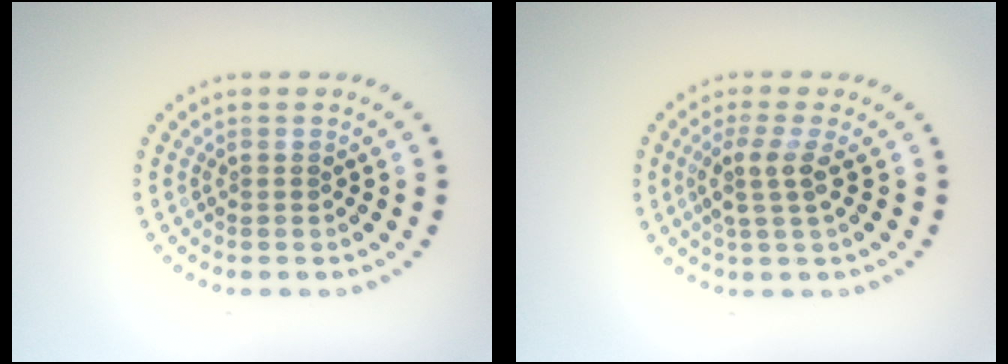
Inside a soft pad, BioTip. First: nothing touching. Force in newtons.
{"total": 2.7, "press": 2.0, "slide": 1.8}